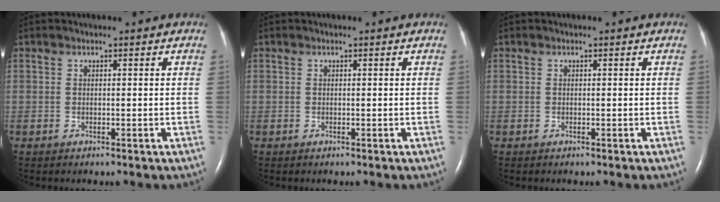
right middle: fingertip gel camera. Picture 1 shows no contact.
{"total": 0.0}
{"total": 0.0}